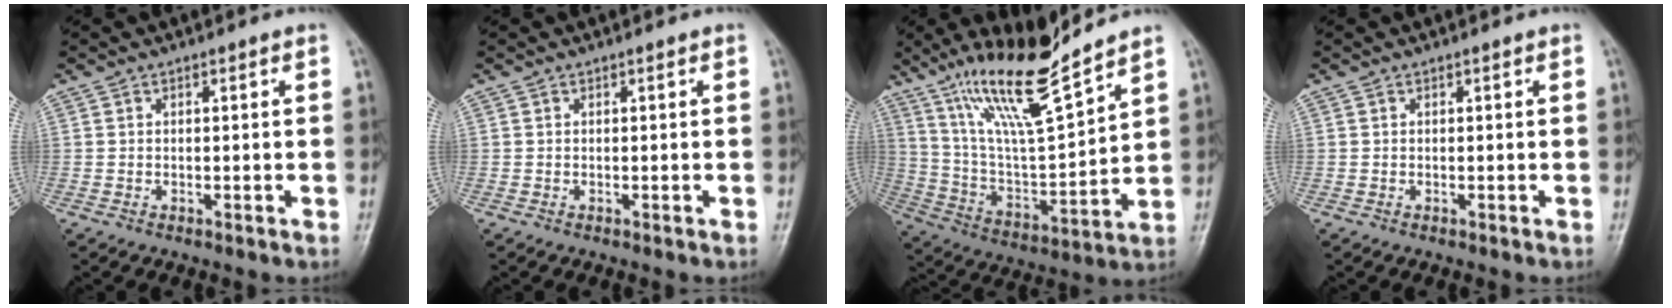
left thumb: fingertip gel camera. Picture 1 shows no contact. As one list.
[{"total": 0.0}, {"total": 16.8, "force": [13.0, 2.0, 10.5], "torque": [-0.178, -0.073, 0.250]}, {"total": 0.0}]